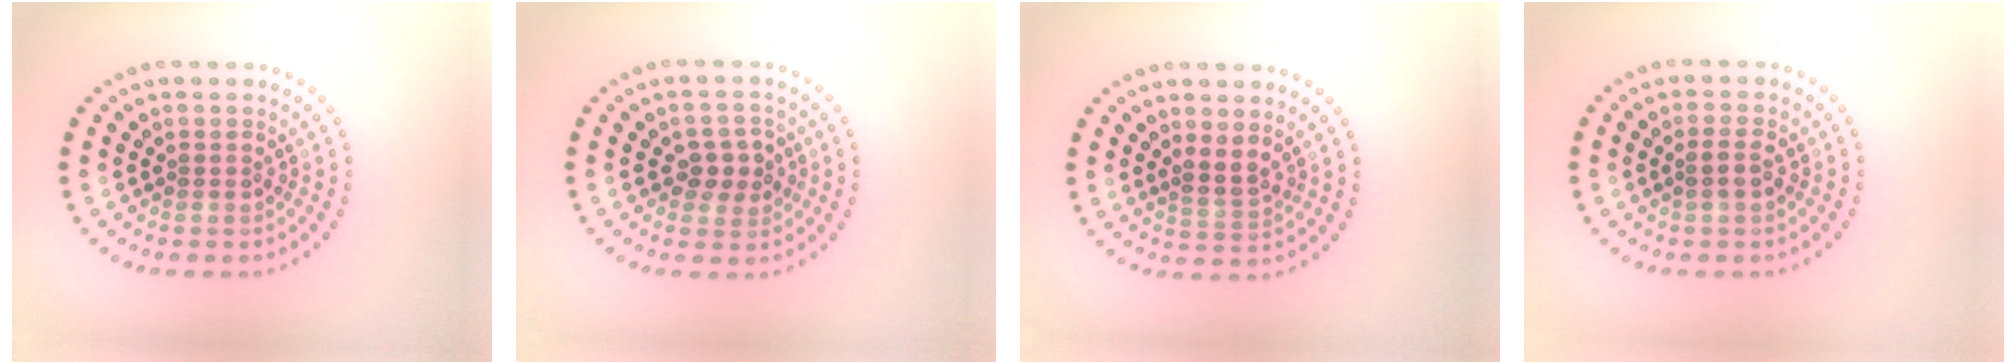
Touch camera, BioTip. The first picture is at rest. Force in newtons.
{"total": 2.6, "press": 2.5, "slide": 0.6}
{"total": 1.8, "press": 1.5, "slide": 0.9}
{"total": 1.2, "press": 1.2, "slide": 0.2}